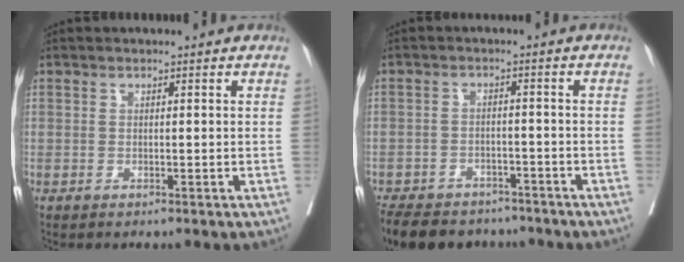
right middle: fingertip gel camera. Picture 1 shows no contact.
{"total": 13.7, "force": [-11.4, 6.0, 4.8], "torque": [-0.103, 0.000, -0.154]}